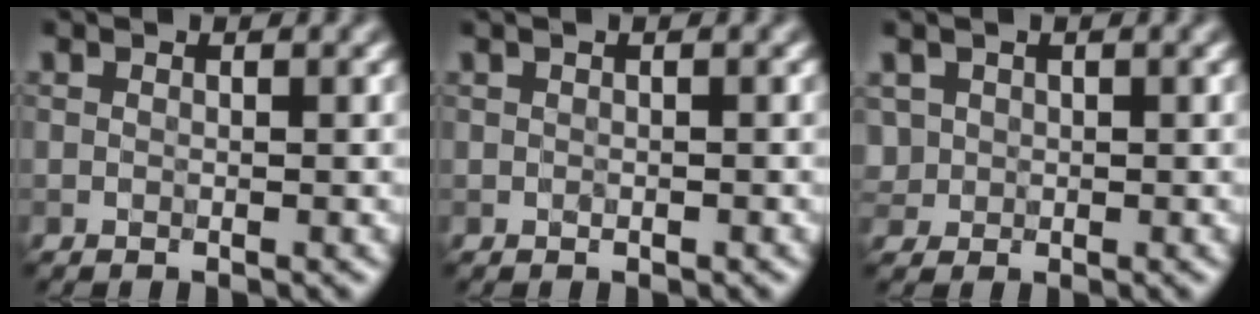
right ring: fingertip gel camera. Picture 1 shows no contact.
{"total": 0.7, "force": [0.2, 0.3, 0.6], "torque": [-0.014, -0.001, 0.001]}
{"total": 1.6, "force": [0.3, 1.5, 0.4], "torque": [-0.004, -0.003, 0.009]}